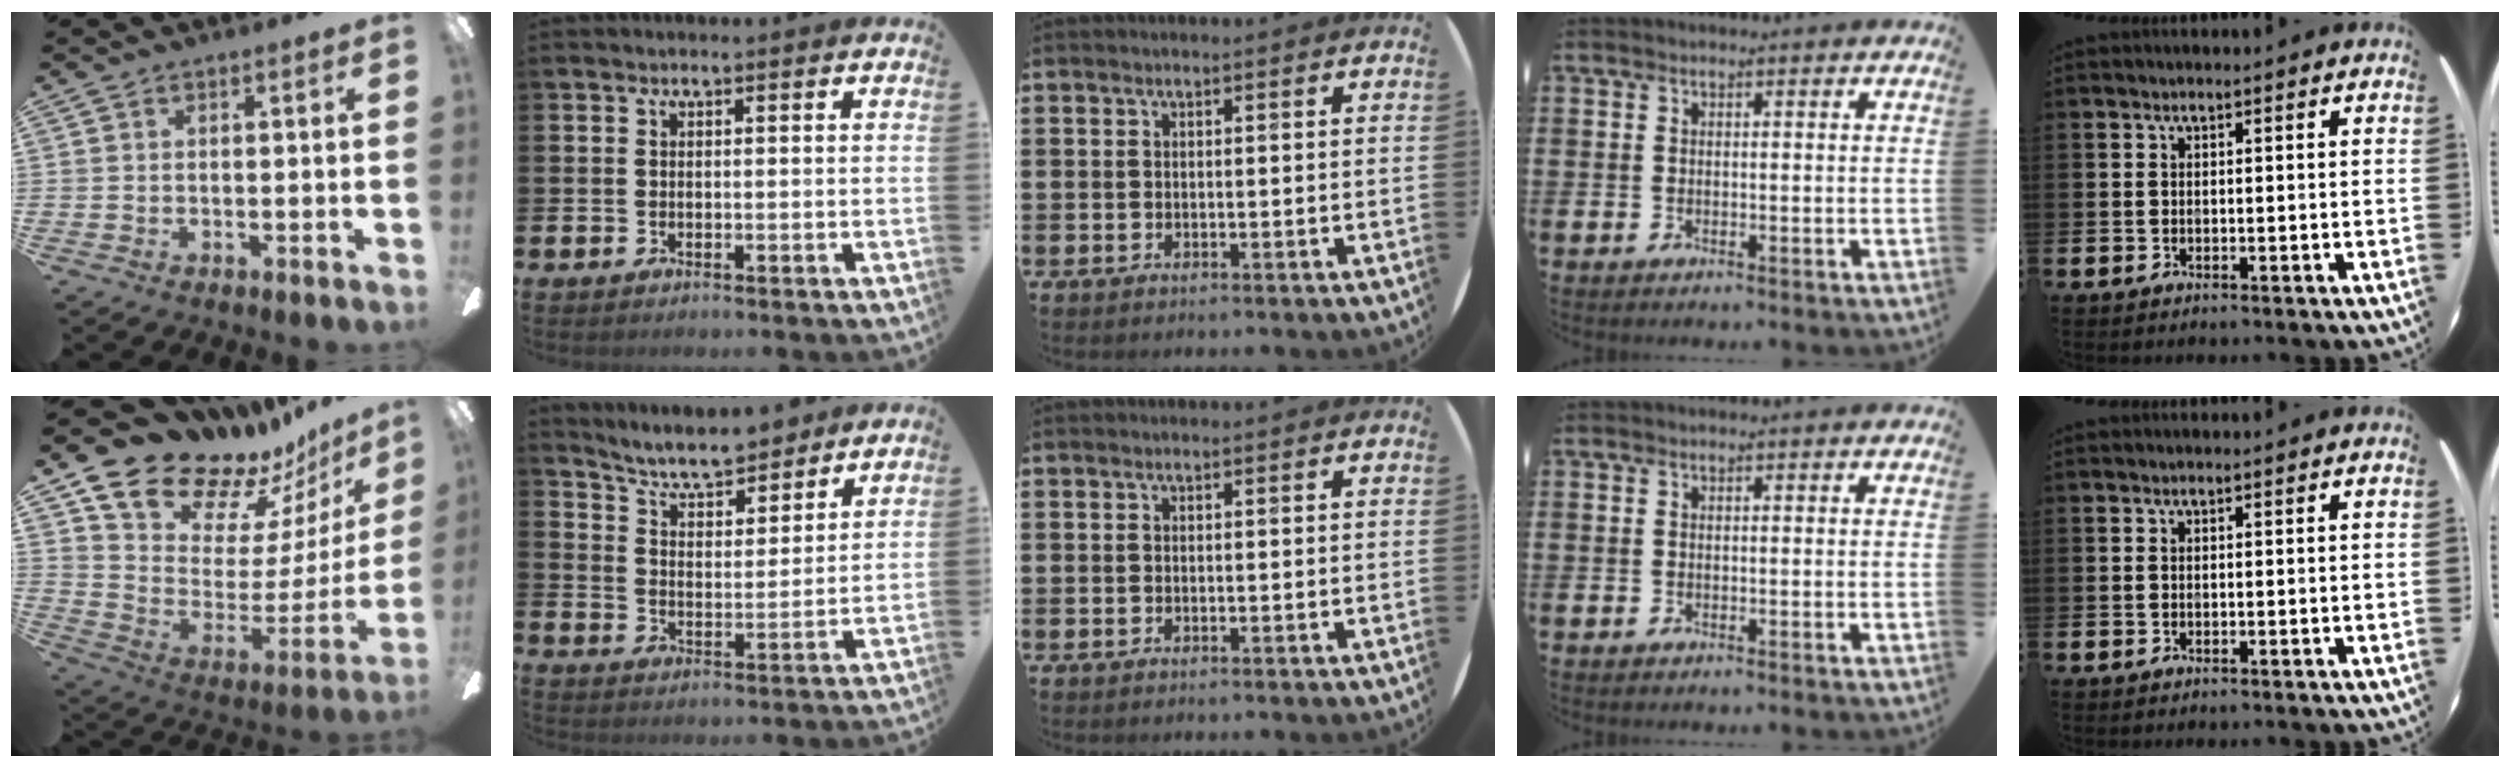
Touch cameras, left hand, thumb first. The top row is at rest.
{"thumb": {"total": 18.0, "force": [15.8, 7.5, 4.3], "torque": [-0.087, -0.134, 0.290]}, "index": {"total": 7.5, "force": [7.0, 1.4, 2.3], "torque": [-0.063, -0.046, 0.122]}}